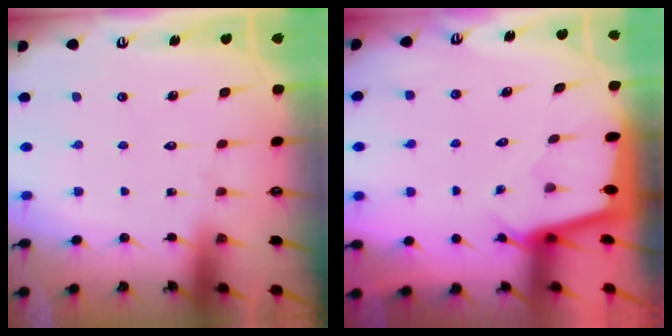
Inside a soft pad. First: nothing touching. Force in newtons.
{"total": 2.0, "press": 2.0, "slide": 0.1}